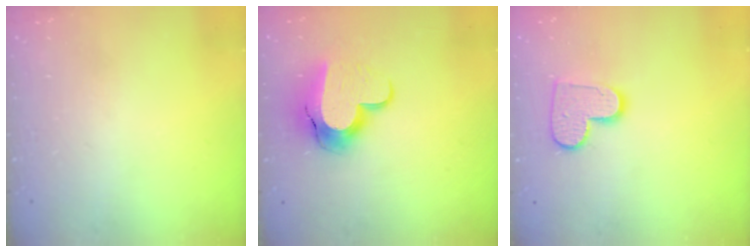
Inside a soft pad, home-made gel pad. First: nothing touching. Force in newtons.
{"total": 13.7, "press": 13.6, "slide": 1.0}
{"total": 9.7, "press": 9.7, "slide": 0.5}